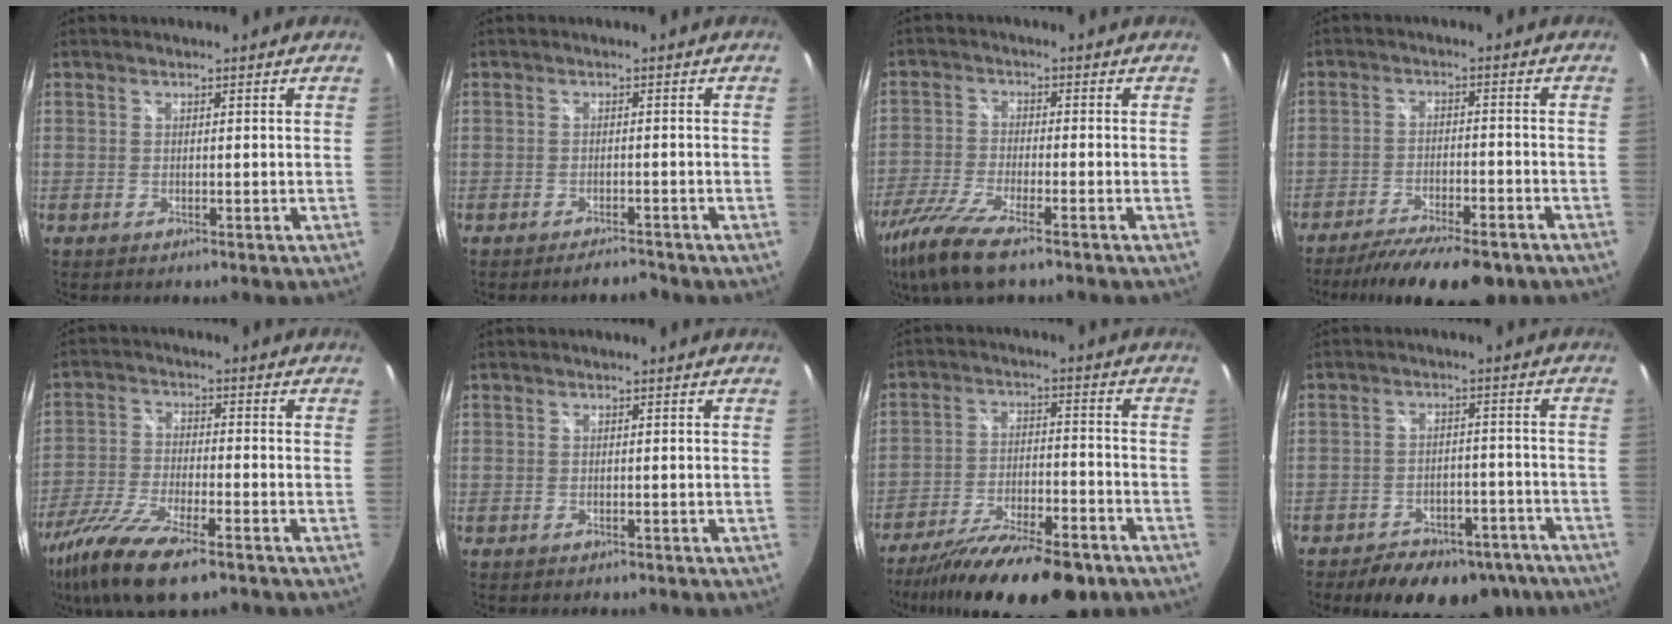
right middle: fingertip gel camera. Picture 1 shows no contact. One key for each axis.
{"total": 2.9, "fx": -2.7, "fy": 0.7, "fz": 0.9, "tx": -0.021, "ty": -0.007, "tz": -0.042}
{"total": 11.4, "fx": -8.1, "fy": 2.2, "fz": 7.7, "tx": -0.180, "ty": -0.042, "tz": -0.157}
{"total": 14.8, "fx": -11.8, "fy": 3.8, "fz": 8.2, "tx": -0.161, "ty": -0.034, "tz": -0.179}
{"total": 15.1, "fx": -10.2, "fy": 4.0, "fz": 10.4, "tx": -0.230, "ty": -0.048, "tz": -0.199}
{"total": 0.8, "fx": -0.6, "fy": 0.6, "fz": 0.1, "tx": -0.004, "ty": -0.002, "tz": -0.008}
{"total": 20.1, "fx": -15.7, "fy": 5.3, "fz": 11.4, "tx": -0.208, "ty": -0.044, "tz": -0.244}
{"total": 17.7, "fx": -13.7, "fy": 8.5, "fz": 7.3, "tx": -0.143, "ty": 0.012, "tz": -0.164}